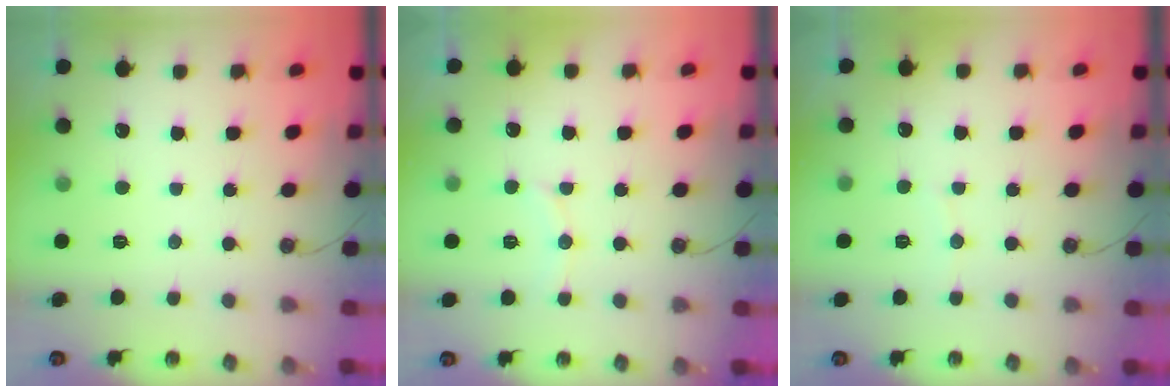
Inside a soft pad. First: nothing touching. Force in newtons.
{"total": 5.9, "press": 5.8, "slide": 1.2}
{"total": 2.4, "press": 2.4, "slide": 0.3}